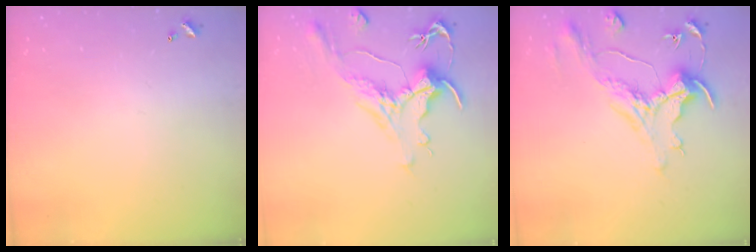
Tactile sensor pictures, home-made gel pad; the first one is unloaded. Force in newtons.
{"total": 1.1, "press": 0.0, "slide": 1.1}
{"total": 1.5, "press": 0.8, "slide": 1.2}